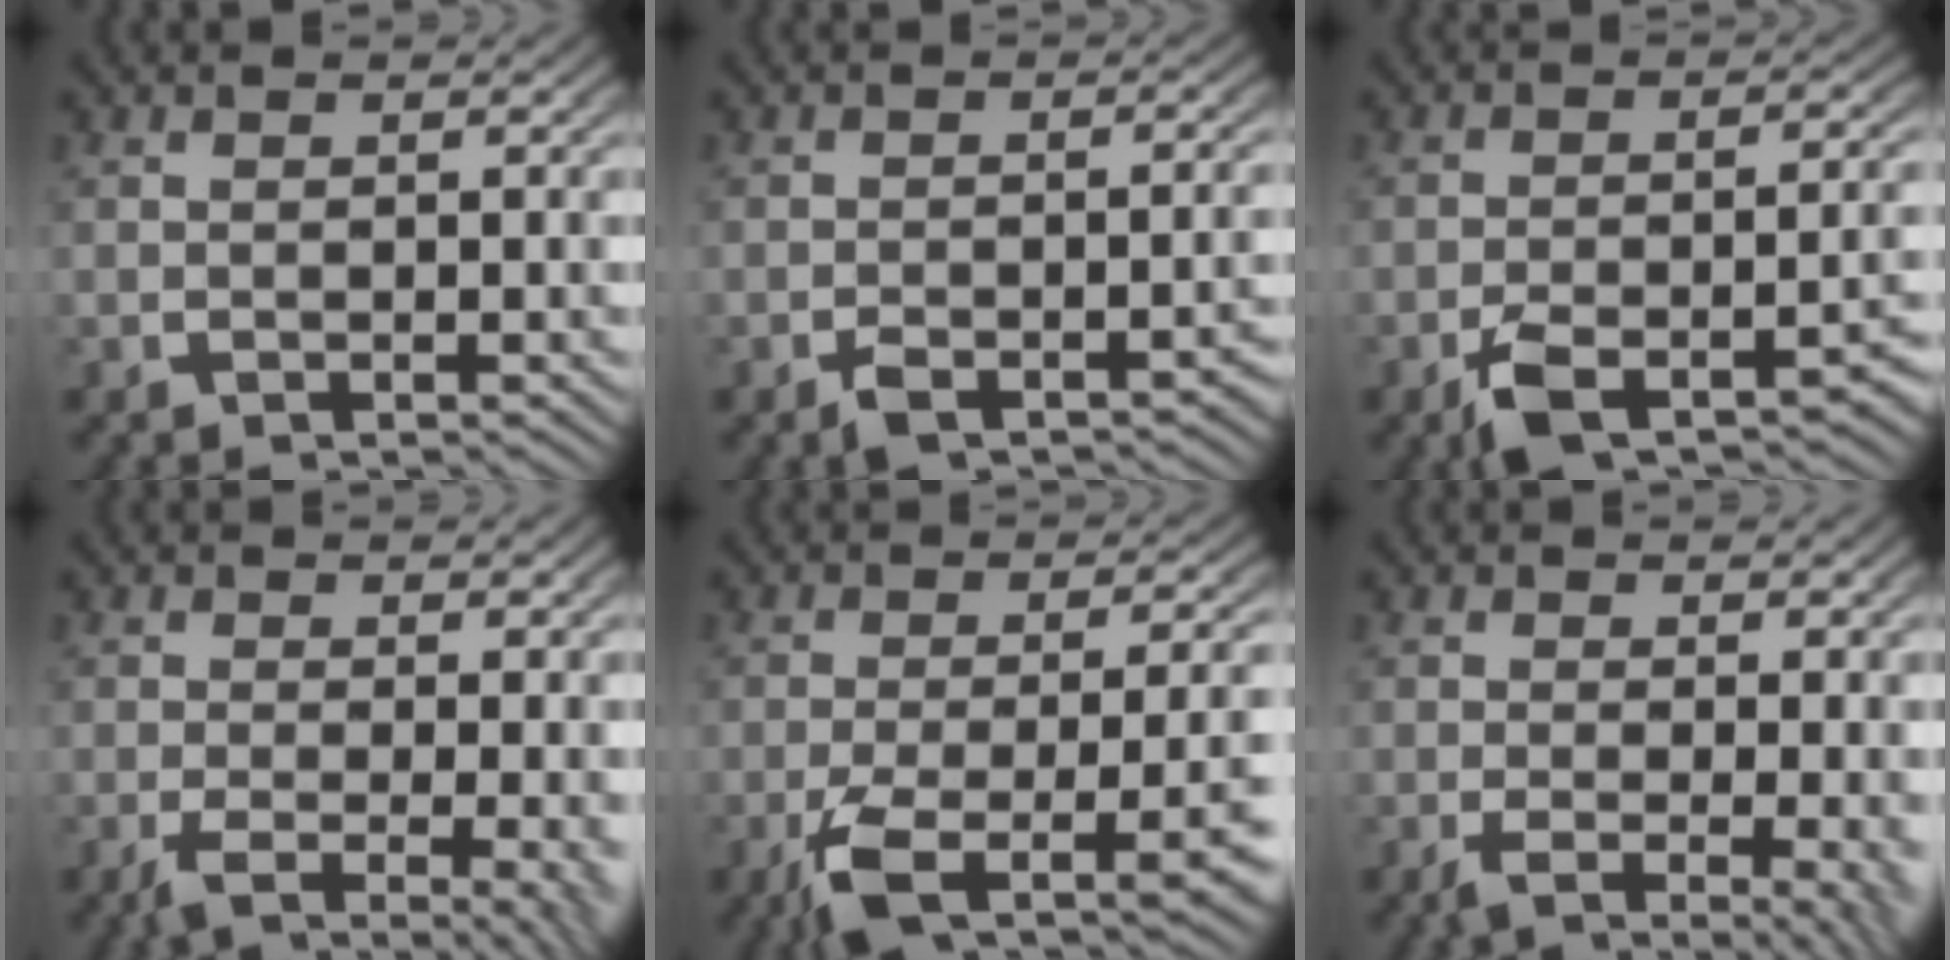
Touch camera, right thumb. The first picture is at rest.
{"total": 2.7, "force": [-2.3, 0.6, 1.2], "torque": [-0.023, -0.003, -0.036]}
{"total": 5.4, "force": [-3.9, 1.8, 3.3], "torque": [-0.060, -0.012, -0.058]}
{"total": 5.5, "force": [-2.0, 2.4, 4.5], "torque": [-0.077, -0.037, -0.018]}
{"total": 9.2, "force": [-4.3, 4.2, 7.0], "torque": [-0.137, -0.030, -0.049]}
{"total": 4.9, "force": [-1.7, 2.0, 4.1], "torque": [-0.065, -0.034, -0.014]}